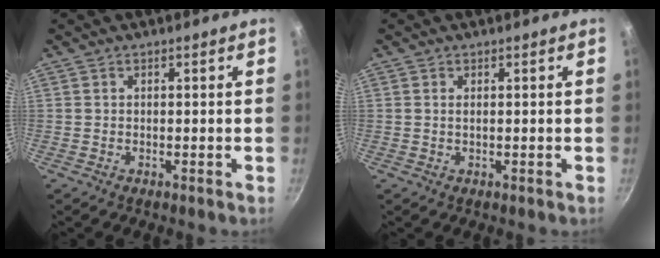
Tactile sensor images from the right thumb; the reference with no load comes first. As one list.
[{"total": 0.5, "force": [0.2, 0.2, 0.4], "torque": [-0.008, 0.002, 0.003]}]